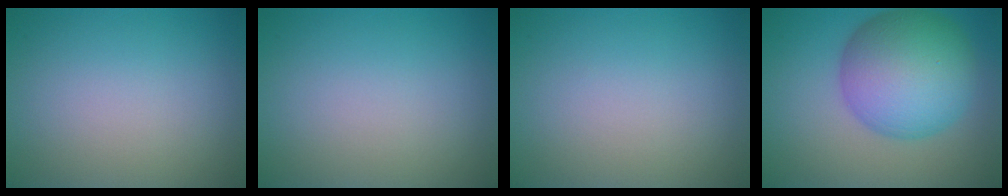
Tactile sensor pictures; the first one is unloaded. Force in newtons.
{"total": 0.0}
{"total": 0.0}
{"total": 10.3, "press": 10.3, "slide": 0.2}